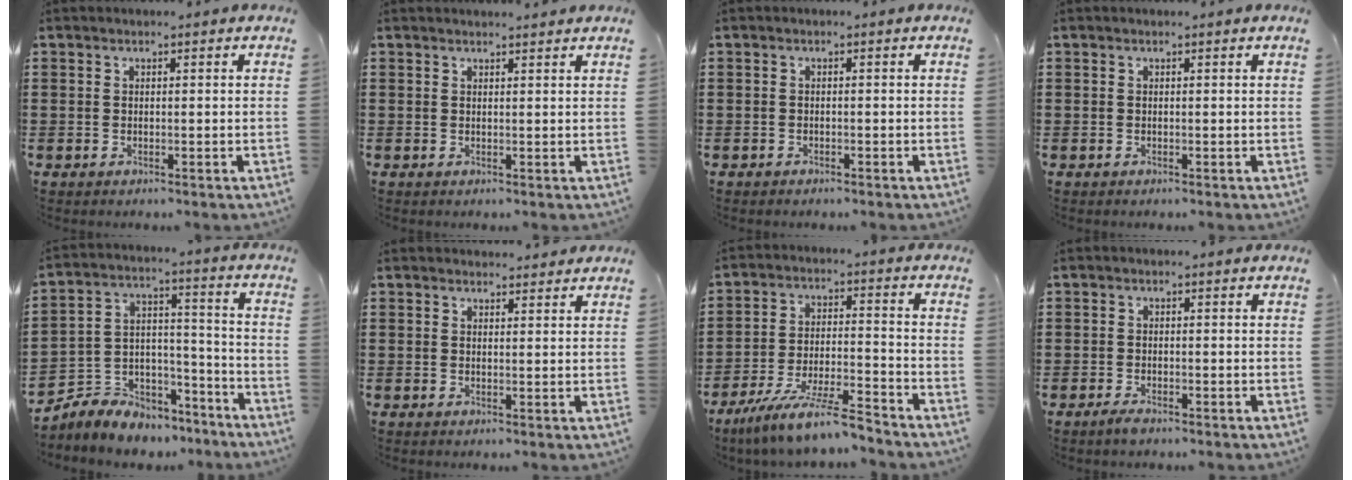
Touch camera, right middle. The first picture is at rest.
{"total": 1.0, "force": [1.0, 0.0, 0.2], "torque": [0.002, -0.004, 0.017]}
{"total": 0.6, "force": [-0.6, 0.2, 0.1], "torque": [-0.002, 0.000, -0.013]}
{"total": 0.0}
{"total": 6.4, "force": [-5.9, 2.2, -0.2], "torque": [-0.007, 0.009, -0.120]}
{"total": 1.5, "force": [1.4, 0.3, 0.0], "torque": [0.004, 0.000, 0.026]}
{"total": 9.4, "force": [-8.2, 0.2, 4.6], "torque": [-0.094, 0.001, -0.162]}
{"total": 1.3, "force": [-1.0, 0.2, 0.8], "torque": [-0.026, -0.008, -0.019]}